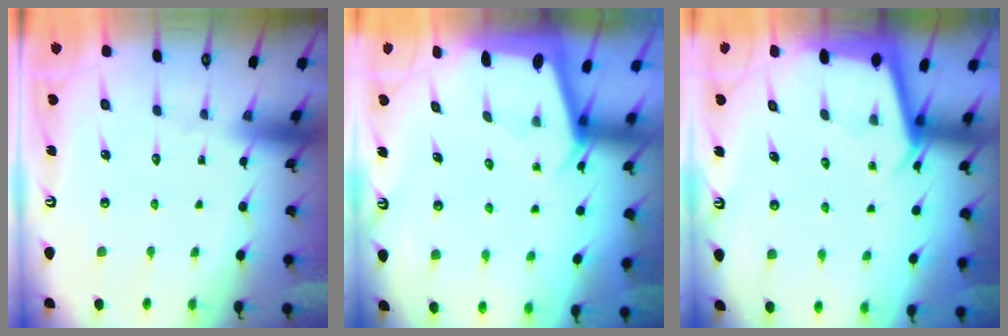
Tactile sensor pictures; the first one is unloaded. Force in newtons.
{"total": 2.1, "press": 2.0, "slide": 0.4}
{"total": 2.9, "press": 2.8, "slide": 0.3}